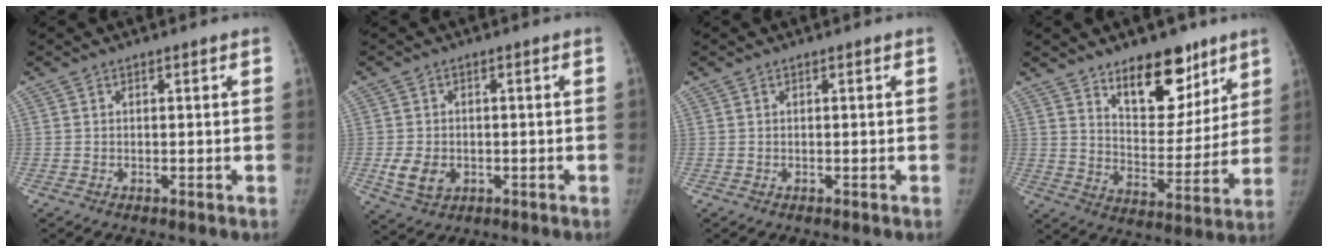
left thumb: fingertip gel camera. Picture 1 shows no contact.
{"total": 5.8, "force": [-1.3, 4.4, 3.5], "torque": [-0.058, -0.002, -0.015]}
{"total": 0.0}
{"total": 15.3, "force": [10.1, 7.8, 8.4], "torque": [-0.067, -0.070, 0.165]}